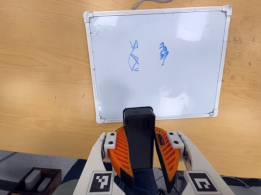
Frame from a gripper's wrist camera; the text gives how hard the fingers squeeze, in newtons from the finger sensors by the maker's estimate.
{"total": 10.1, "left": 9.9, "right": 10.3}